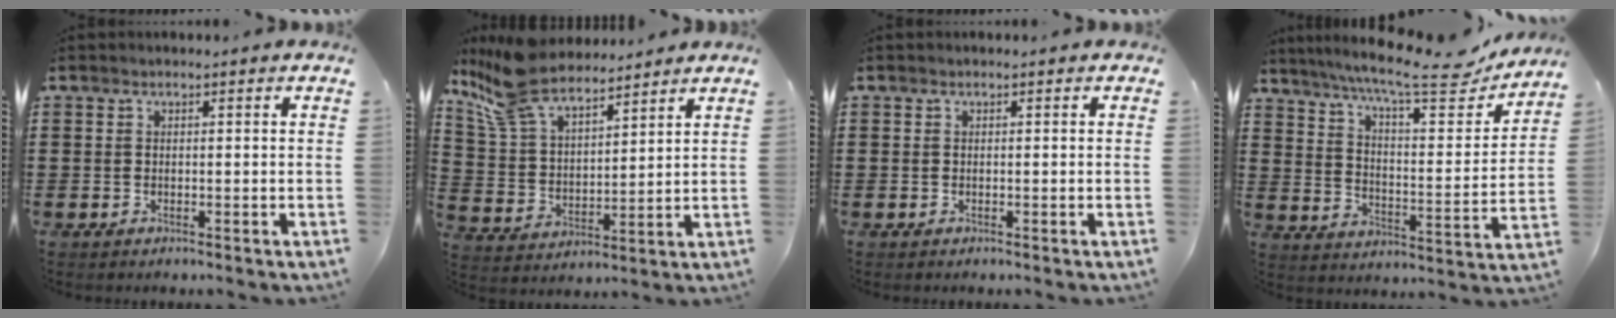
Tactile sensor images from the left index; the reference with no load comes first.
{"total": 10.0, "force": [8.7, 3.0, 3.9], "torque": [-0.110, -0.030, 0.165]}
{"total": 0.0}
{"total": 11.3, "force": [9.5, 0.8, 6.1], "torque": [-0.129, -0.060, 0.154]}